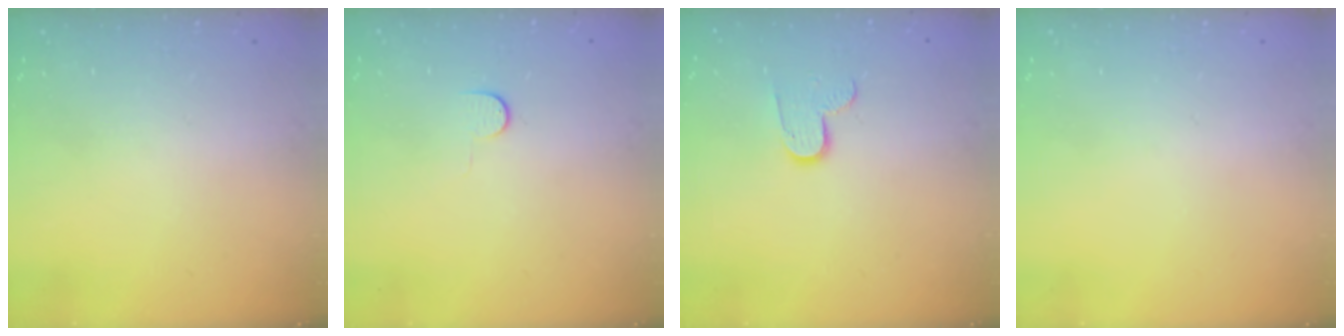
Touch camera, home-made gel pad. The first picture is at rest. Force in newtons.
{"total": 4.9, "press": 4.9, "slide": 0.5}
{"total": 7.6, "press": 7.6, "slide": 0.5}
{"total": 0.0}